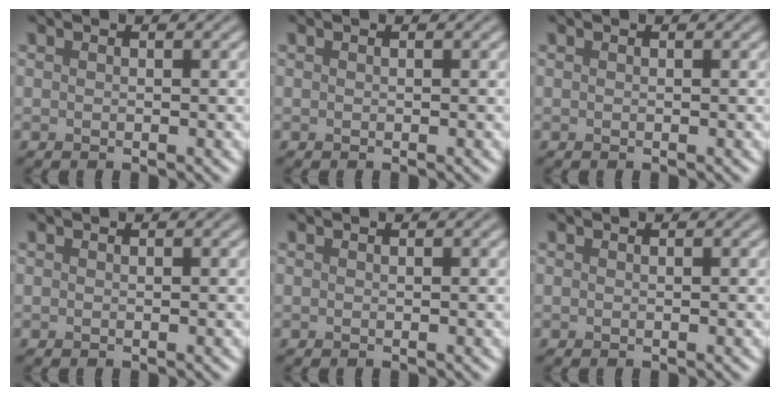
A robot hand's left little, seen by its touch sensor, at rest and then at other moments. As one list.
[{"total": 0.0}, {"total": 0.0}, {"total": 0.0}, {"total": 0.0}, {"total": 0.0}]